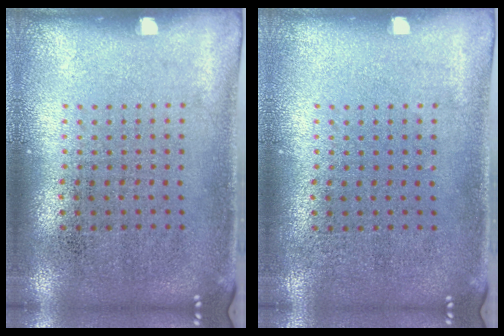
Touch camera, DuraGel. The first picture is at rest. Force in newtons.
{"total": 0.0}